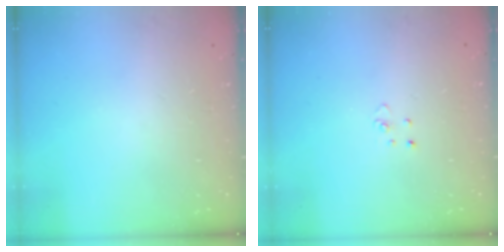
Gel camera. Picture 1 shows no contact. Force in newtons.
{"total": 2.9, "press": 2.9, "slide": 0.2}